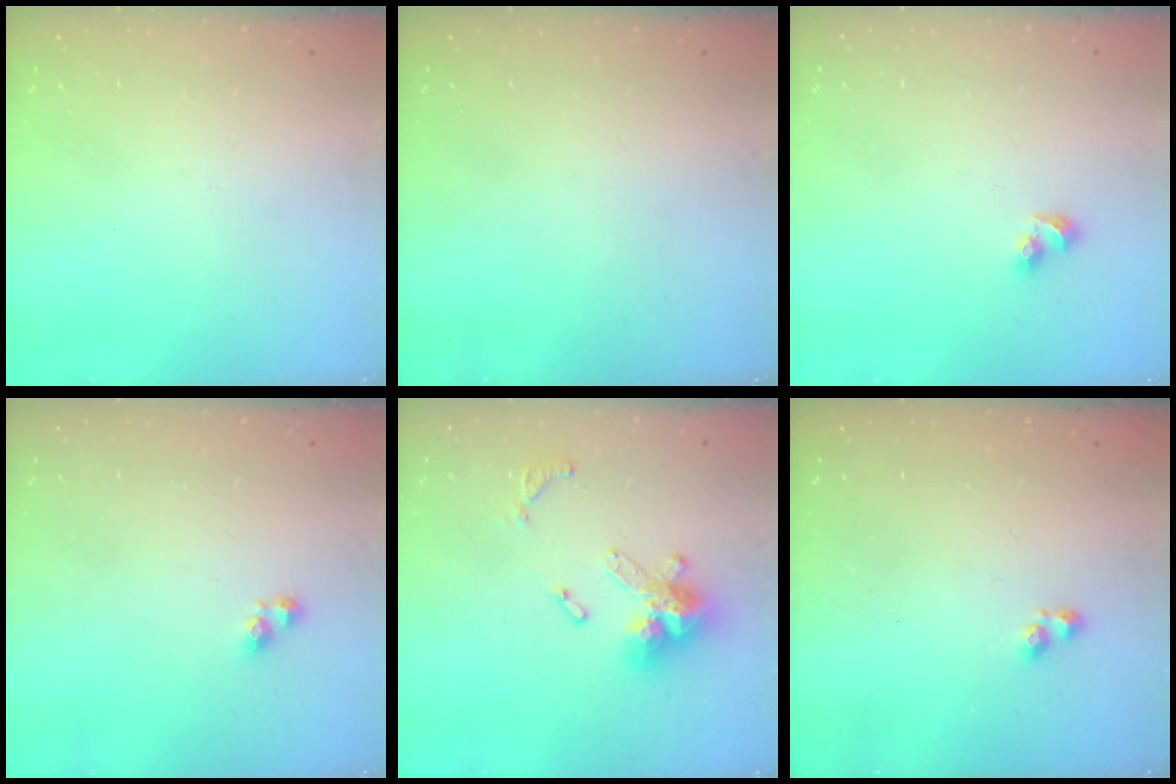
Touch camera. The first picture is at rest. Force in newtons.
{"total": 0.0}
{"total": 3.6, "press": 3.5, "slide": 0.7}
{"total": 3.3, "press": 3.3, "slide": 0.4}
{"total": 15.2, "press": 15.1, "slide": 1.7}
{"total": 1.9, "press": 1.9, "slide": 0.3}